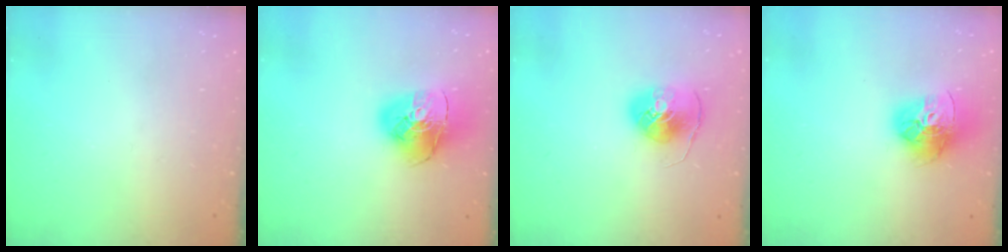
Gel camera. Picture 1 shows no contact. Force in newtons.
{"total": 14.1, "press": 14.0, "slide": 1.7}
{"total": 8.8, "press": 8.7, "slide": 0.8}
{"total": 16.5, "press": 16.3, "slide": 2.0}